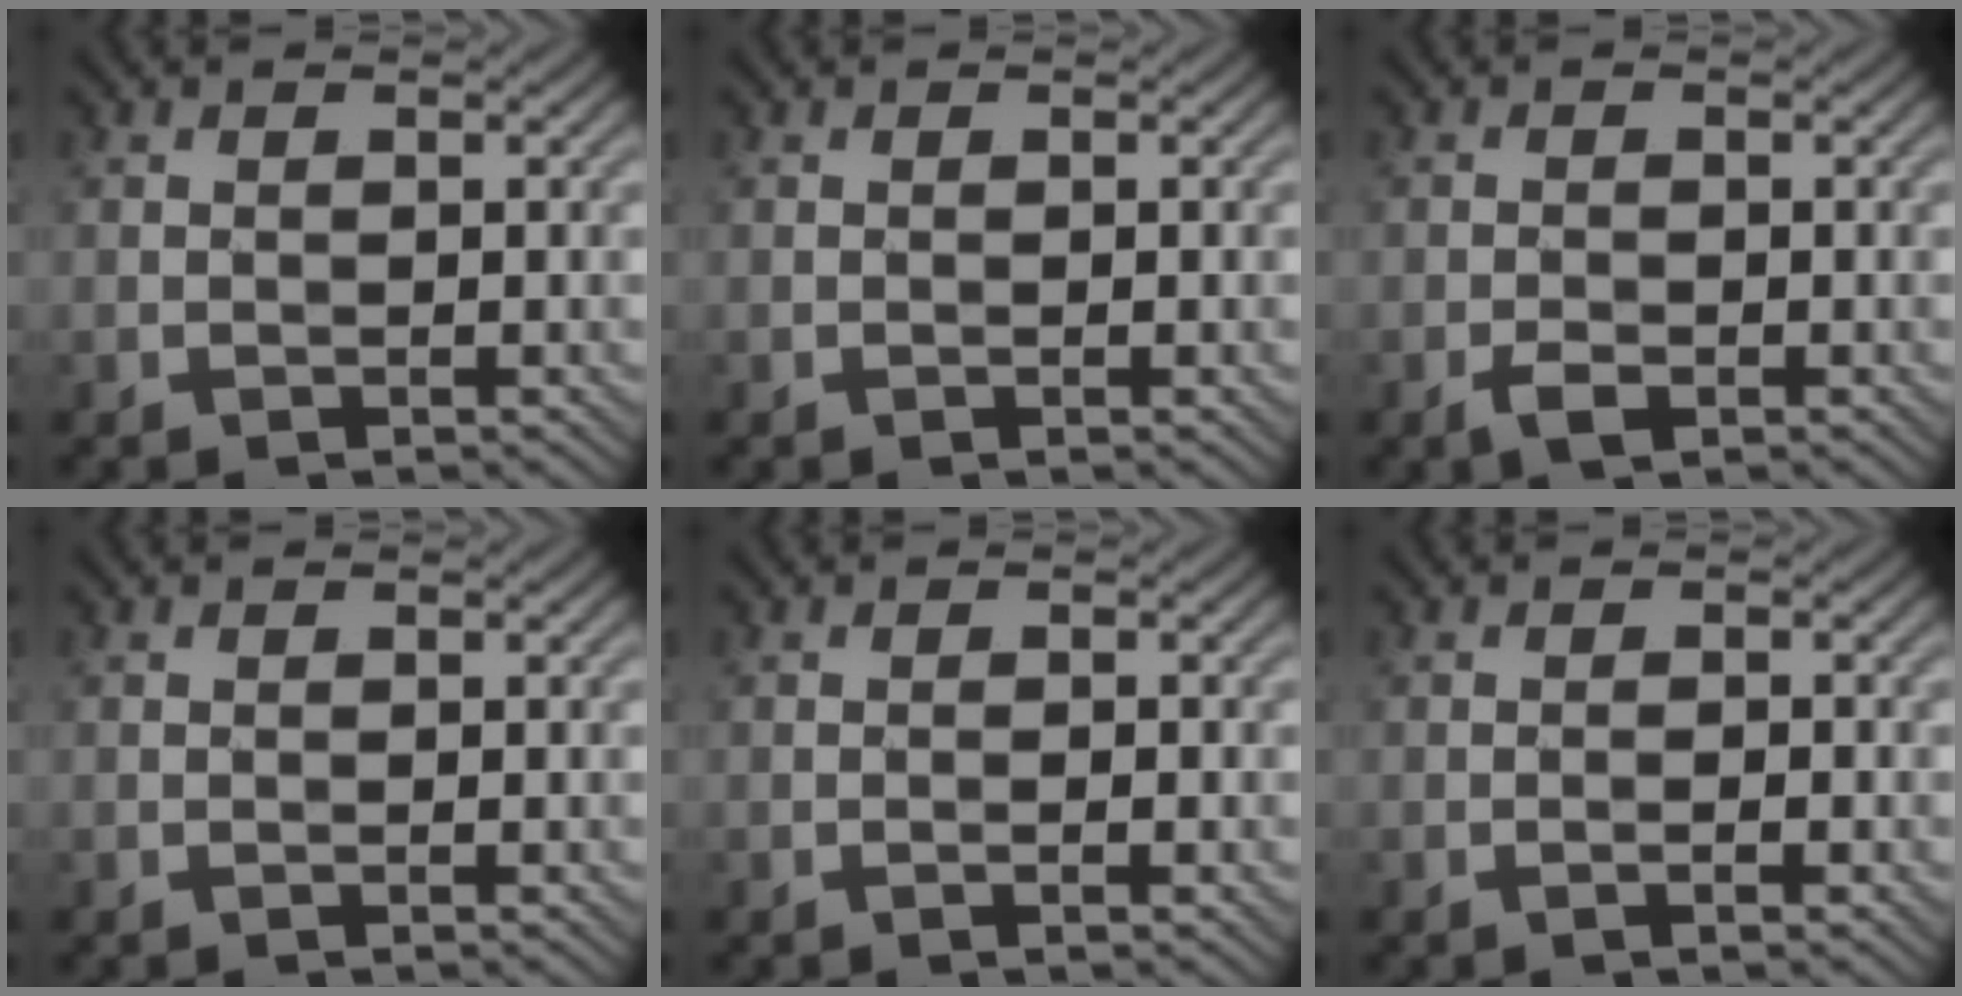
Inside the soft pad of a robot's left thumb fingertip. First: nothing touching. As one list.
[{"total": 0.0}, {"total": 1.9, "force": [-1.0, 0.9, 1.3], "torque": [-0.023, -0.002, -0.020]}, {"total": 0.0}, {"total": 1.1, "force": [-0.5, 0.2, 1.0], "torque": [-0.015, 0.001, -0.008]}, {"total": 1.4, "force": [-0.7, 0.2, 1.3], "torque": [-0.020, 0.002, -0.012]}]